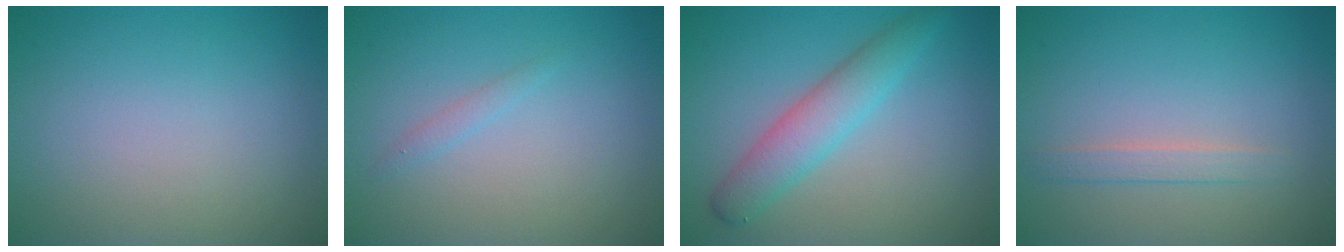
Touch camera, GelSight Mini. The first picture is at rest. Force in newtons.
{"total": 0.8, "press": 0.8, "slide": 0.1}
{"total": 3.9, "press": 3.9, "slide": 0.1}
{"total": 1.5, "press": 1.5, "slide": 0.1}